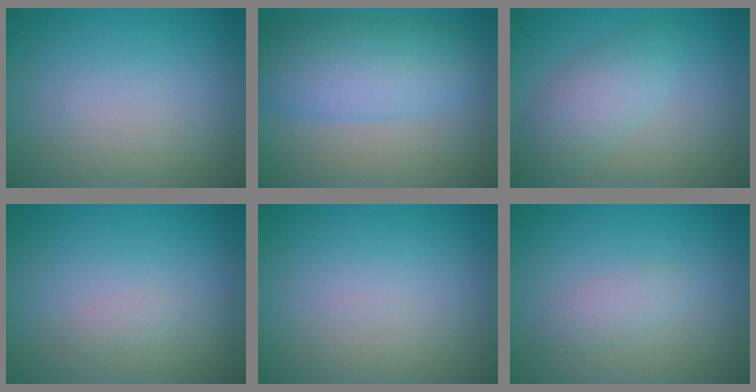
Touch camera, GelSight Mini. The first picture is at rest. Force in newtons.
{"total": 6.9, "press": 6.9, "slide": 0.2}
{"total": 3.5, "press": 3.5, "slide": 0.1}
{"total": 0.6, "press": 0.6, "slide": 0.0}
{"total": 0.0}
{"total": 1.5, "press": 1.5, "slide": 0.1}